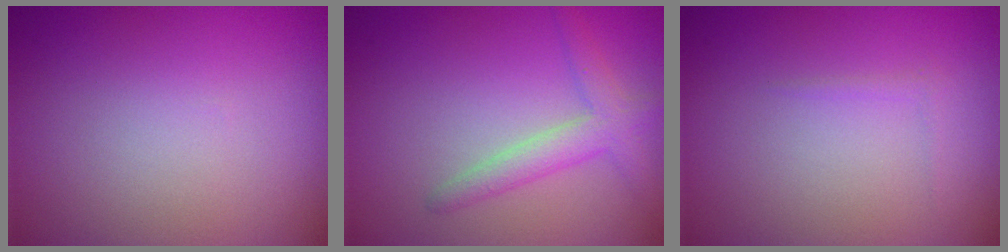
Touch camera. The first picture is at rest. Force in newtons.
{"total": 2.7, "press": 2.7, "slide": 0.3}
{"total": 0.5, "press": 0.5, "slide": 0.1}